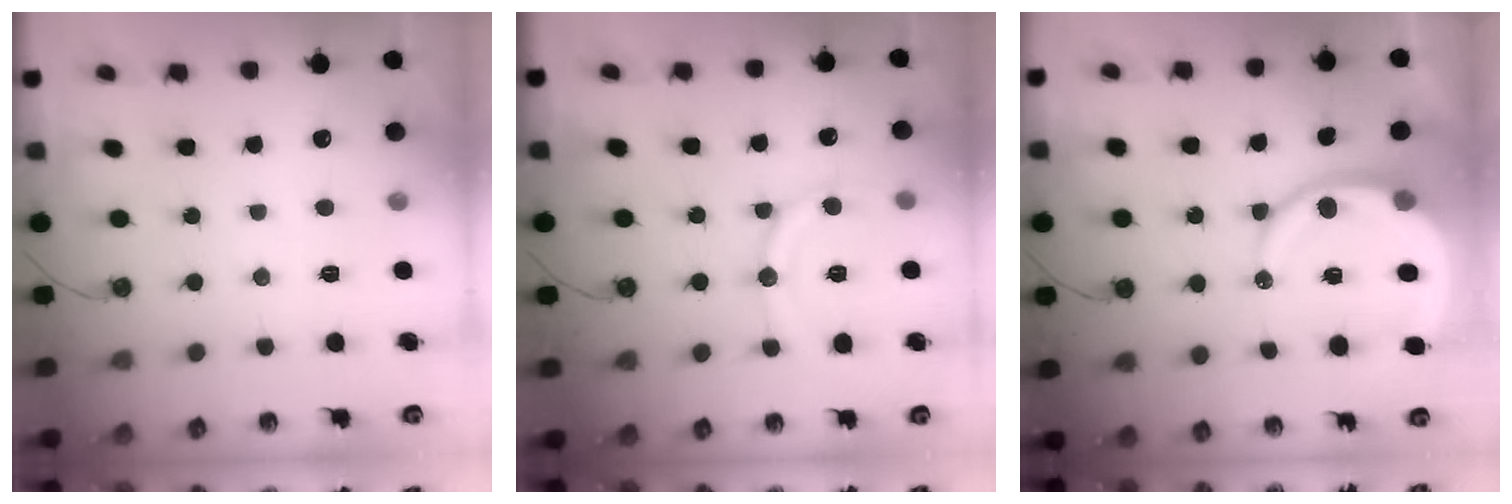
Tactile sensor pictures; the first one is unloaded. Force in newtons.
{"total": 12.9, "press": 12.9, "slide": 1.0}
{"total": 13.6, "press": 13.5, "slide": 1.6}